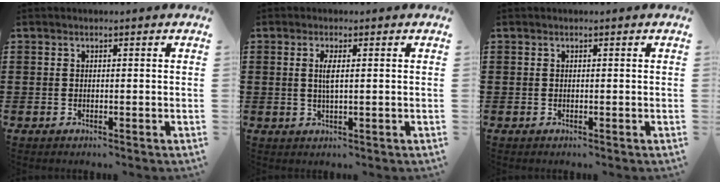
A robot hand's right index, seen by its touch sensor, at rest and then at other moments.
{"total": 2.4, "force": [0.4, 0.3, 2.4], "torque": [-0.048, -0.002, 0.005]}
{"total": 0.0}